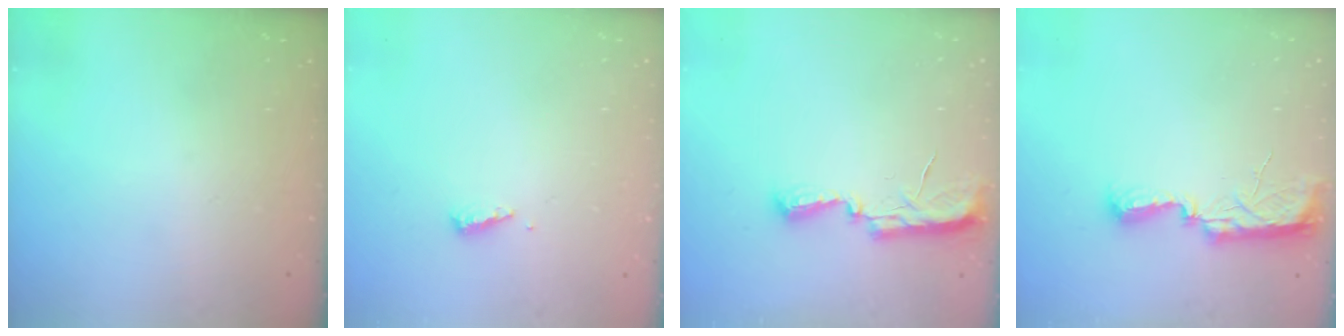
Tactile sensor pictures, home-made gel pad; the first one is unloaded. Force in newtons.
{"total": 3.6, "press": 3.6, "slide": 0.4}
{"total": 7.2, "press": 7.2, "slide": 0.7}
{"total": 7.9, "press": 7.8, "slide": 0.8}